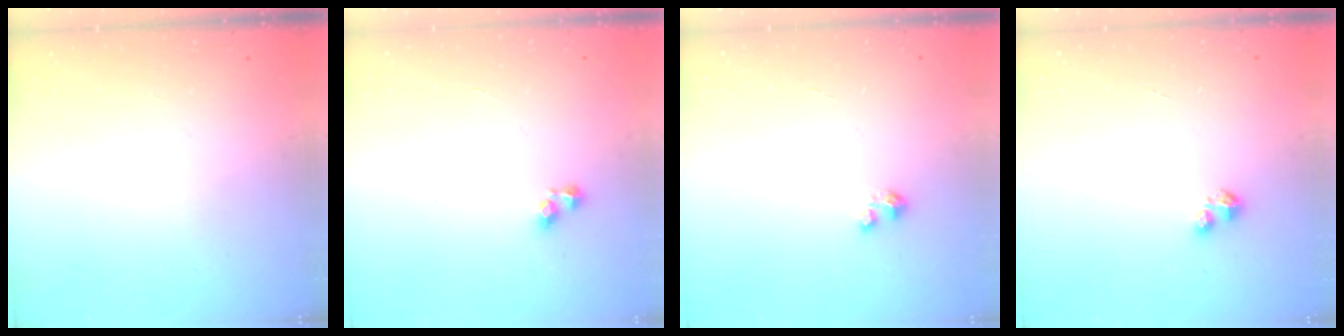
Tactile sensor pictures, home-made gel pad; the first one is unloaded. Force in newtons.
{"total": 3.6, "press": 3.5, "slide": 0.6}
{"total": 1.6, "press": 1.6, "slide": 0.2}
{"total": 1.6, "press": 1.6, "slide": 0.3}